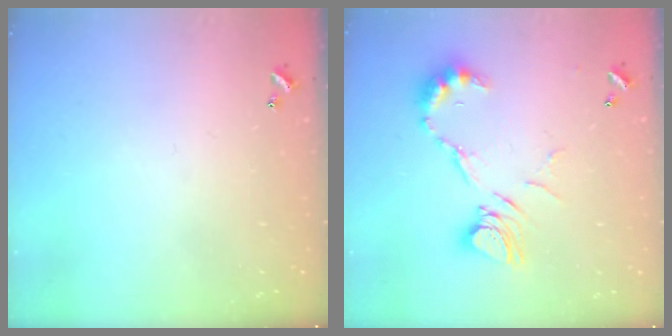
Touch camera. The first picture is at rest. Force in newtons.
{"total": 11.8, "press": 11.8, "slide": 1.4}